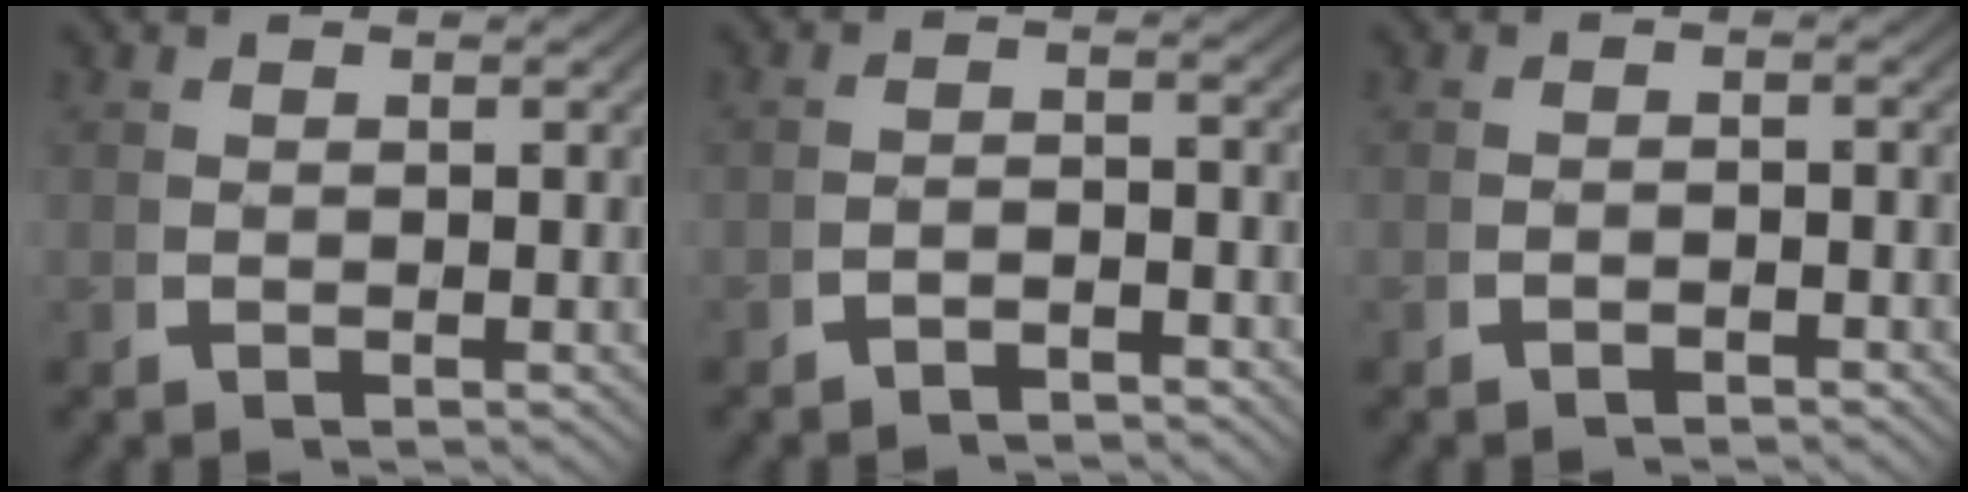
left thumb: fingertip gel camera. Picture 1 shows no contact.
{"total": 2.5, "force": [-2.4, 0.4, 0.4], "torque": [-0.003, -0.006, -0.041]}
{"total": 1.3, "force": [-1.3, 0.2, 0.2], "torque": [-0.002, -0.003, -0.021]}